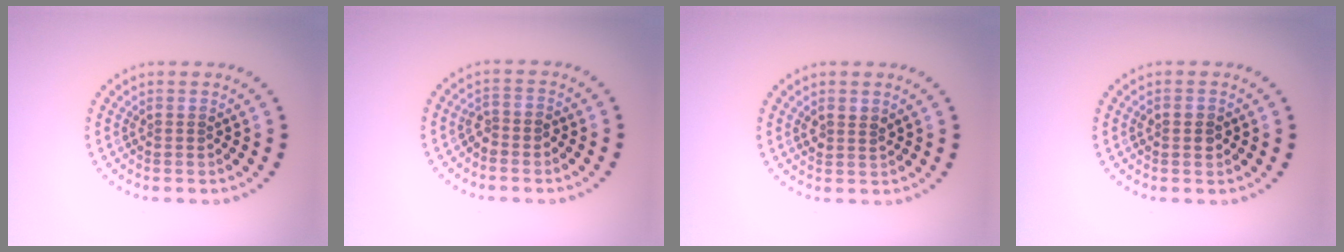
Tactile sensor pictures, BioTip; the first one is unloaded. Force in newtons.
{"total": 1.4, "press": 1.1, "slide": 0.8}
{"total": 1.3, "press": 1.1, "slide": 0.7}
{"total": 1.4, "press": 1.4, "slide": 0.1}